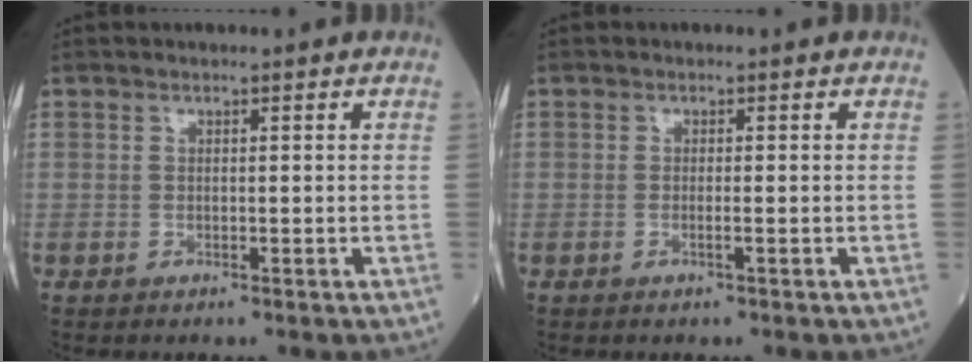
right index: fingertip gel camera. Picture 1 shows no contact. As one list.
[{"total": 0.8, "force": [-0.3, -0.1, 0.7], "torque": [-0.015, 0.000, -0.007]}]